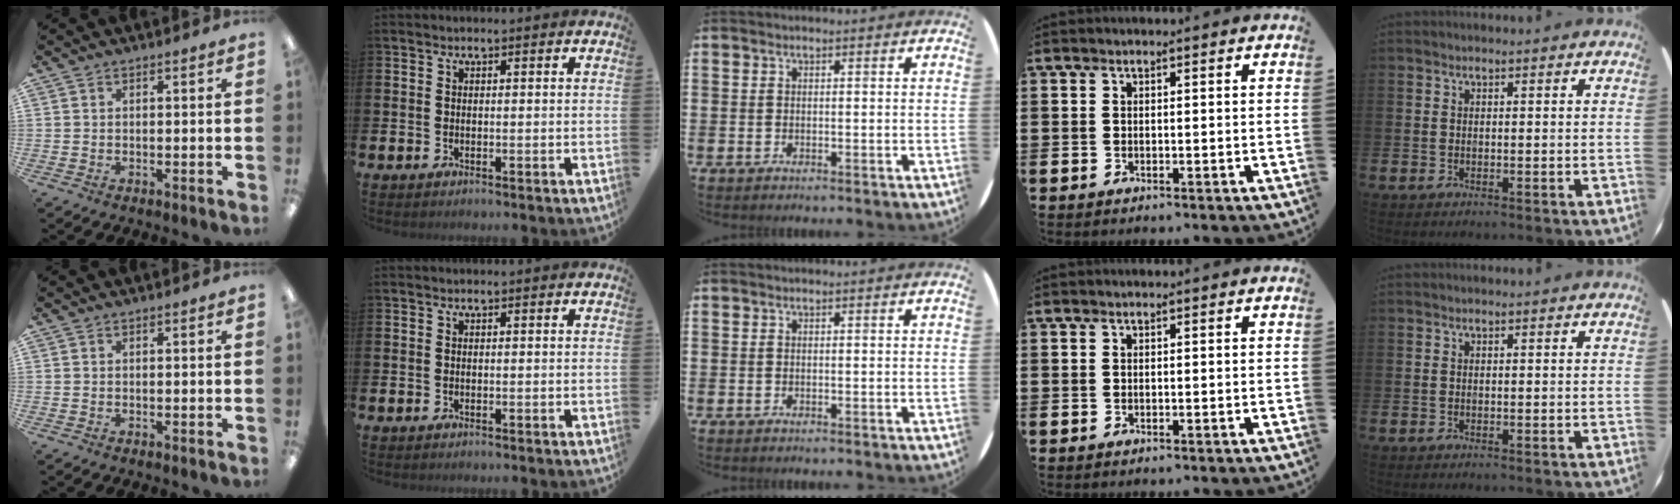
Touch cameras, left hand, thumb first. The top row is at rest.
{}